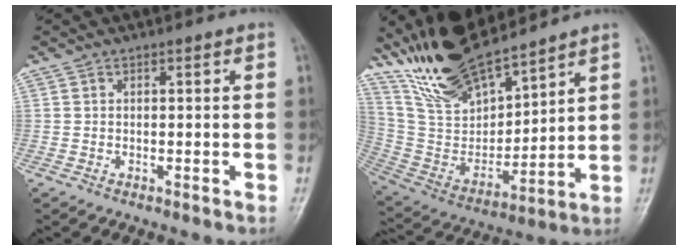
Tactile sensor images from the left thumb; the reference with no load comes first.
{"total": 17.2, "force": [14.7, 5.0, 7.4], "torque": [-0.108, -0.076, 0.294]}